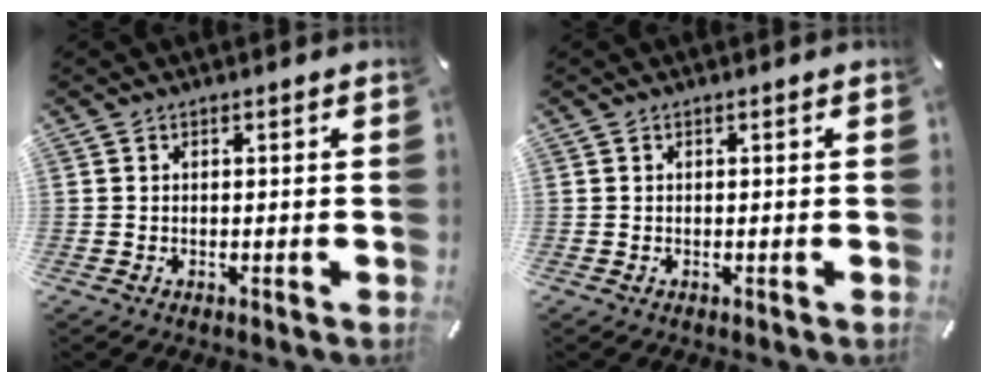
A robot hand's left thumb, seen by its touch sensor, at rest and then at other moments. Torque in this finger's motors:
{"motor_torque": [0.00, 0.00, -0.04, 0.08, 0.00]}